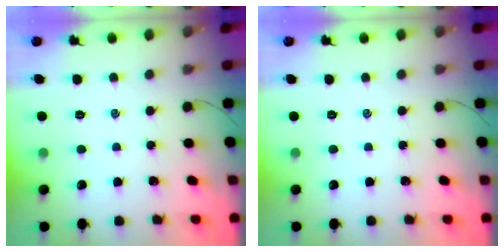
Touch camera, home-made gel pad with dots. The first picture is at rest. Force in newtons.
{"total": 0.0}